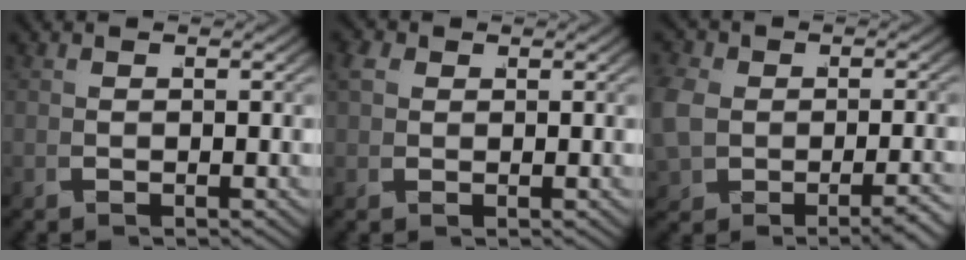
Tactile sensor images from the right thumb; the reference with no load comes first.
{"total": 1.4, "force": [0.6, 1.1, 0.7], "torque": [-0.016, -0.002, 0.011]}
{"total": 4.2, "force": [-1.3, 3.2, 2.3], "torque": [-0.062, -0.010, -0.017]}